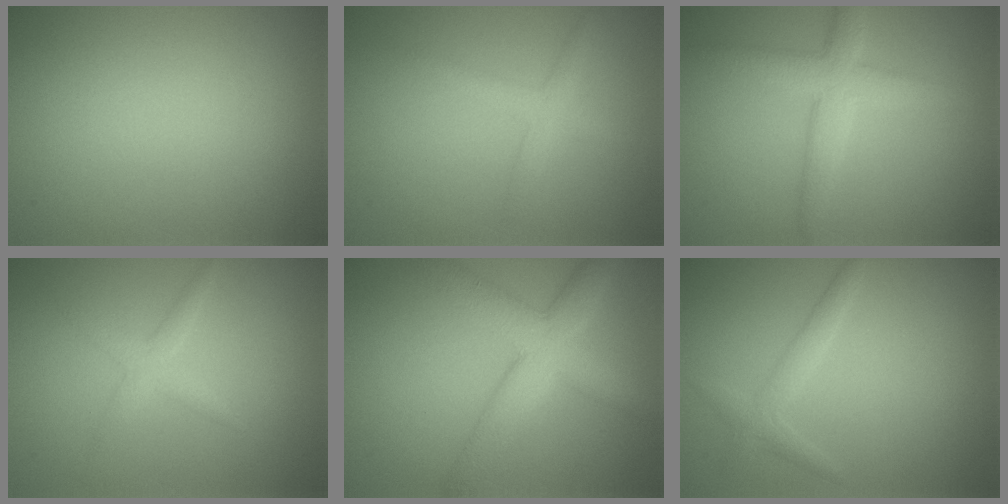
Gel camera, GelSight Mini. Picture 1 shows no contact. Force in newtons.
{"total": 1.9, "press": 1.9, "slide": 0.0}
{"total": 4.0, "press": 4.0, "slide": 0.2}
{"total": 1.6, "press": 1.6, "slide": 0.1}
{"total": 5.9, "press": 5.9, "slide": 0.2}
{"total": 1.7, "press": 1.7, "slide": 0.1}